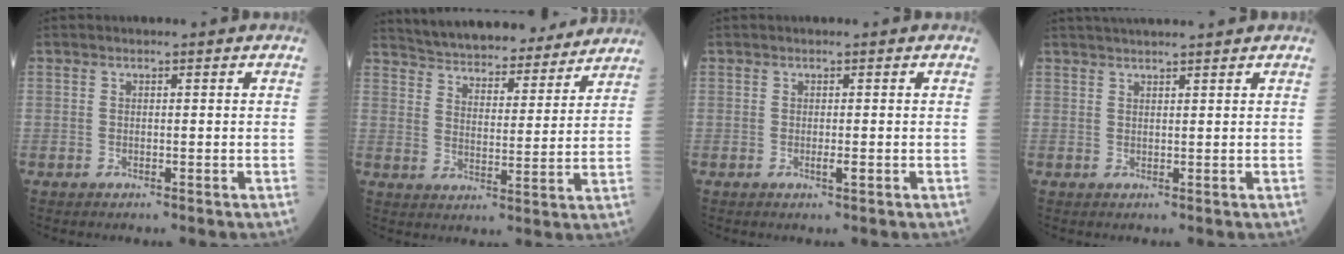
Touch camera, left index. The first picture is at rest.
{"total": 21.8, "force": [20.3, 4.6, 6.6], "torque": [-0.104, 0.002, 0.278]}
{"total": 1.0, "force": [-0.4, 0.1, 0.9], "torque": [-0.019, -0.002, -0.004]}
{"total": 6.4, "force": [5.7, -0.1, 2.8], "torque": [-0.036, 0.032, 0.081]}